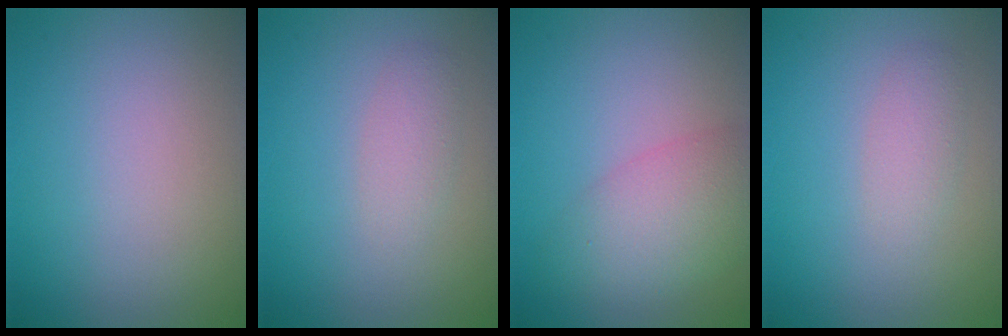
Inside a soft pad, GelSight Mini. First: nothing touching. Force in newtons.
{"total": 1.7, "press": 1.7, "slide": 0.2}
{"total": 3.3, "press": 3.3, "slide": 0.4}
{"total": 1.7, "press": 1.7, "slide": 0.2}